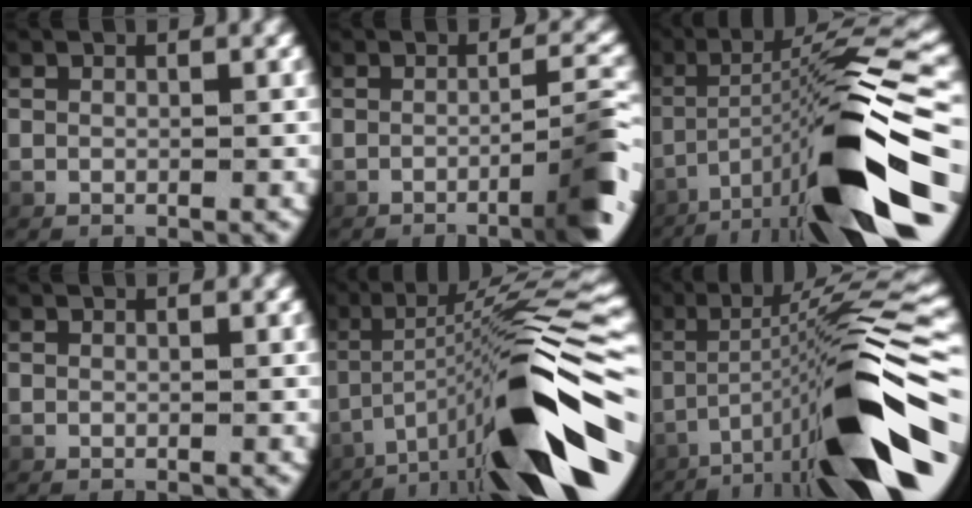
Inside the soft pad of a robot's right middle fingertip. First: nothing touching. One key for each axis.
{"total": 5.0, "fx": -2.0, "fy": 0.5, "fz": 4.6, "tx": -0.062, "ty": 0.007, "tz": -0.034}
{"total": 13.9, "fx": -3.8, "fy": 3.5, "fz": 12.9, "tx": -0.224, "ty": -0.002, "tz": -0.039}
{"total": 0.0}
{"total": 14.2, "fx": -3.8, "fy": 3.9, "fz": 13.1, "tx": -0.211, "ty": 0.004, "tz": -0.042}
{"total": 13.4, "fx": -3.5, "fy": 2.7, "fz": 12.6, "tx": -0.197, "ty": 0.005, "tz": -0.041}